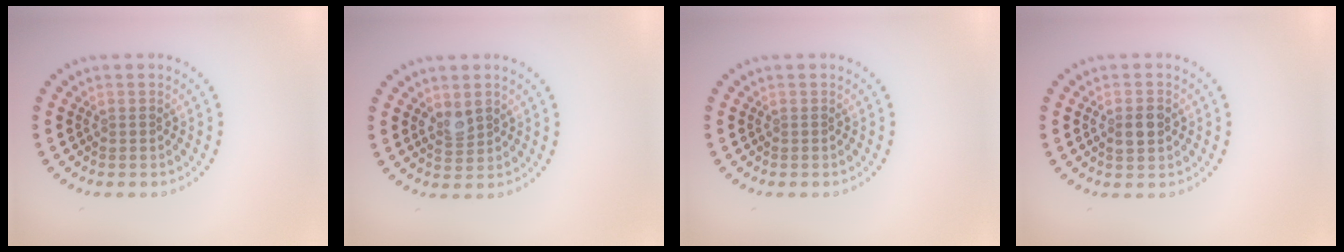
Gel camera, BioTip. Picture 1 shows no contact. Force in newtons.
{"total": 1.7, "press": 1.6, "slide": 0.5}
{"total": 0.0}
{"total": 1.9, "press": 1.9, "slide": 0.1}